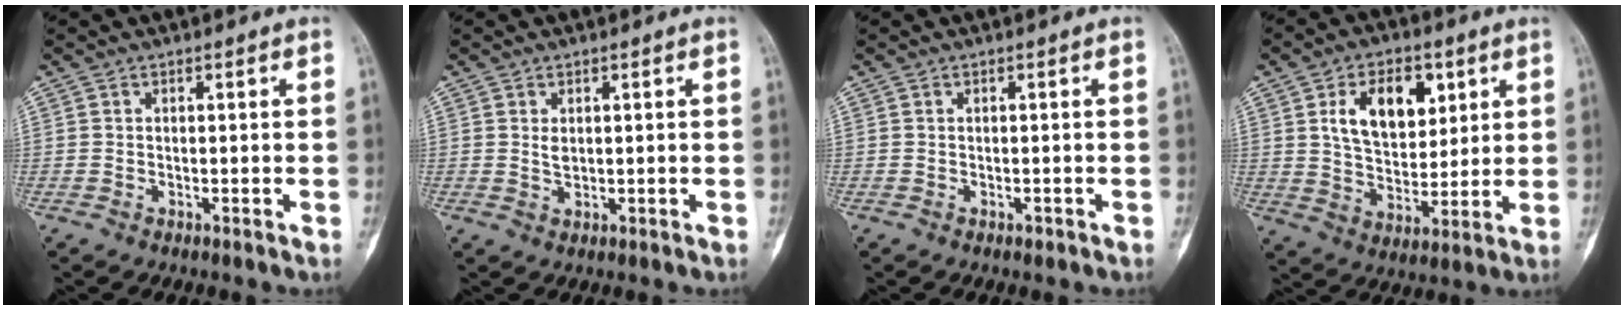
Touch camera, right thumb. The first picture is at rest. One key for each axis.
{"total": 1.5, "fx": 0.5, "fy": 0.9, "fz": 1.1, "tx": -0.012, "ty": -0.004, "tz": 0.011}
{"total": 0.6, "fx": -0.4, "fy": 0.4, "fz": 0.4, "tx": -0.009, "ty": 0.003, "tz": -0.003}
{"total": 13.1, "fx": 4.8, "fy": 8.2, "fz": 9.1, "tx": -0.111, "ty": -0.019, "tz": 0.089}